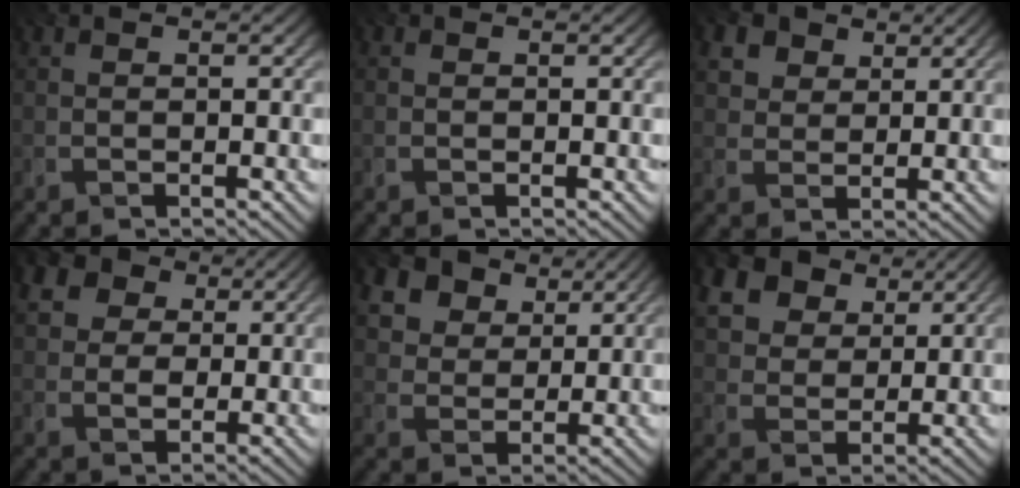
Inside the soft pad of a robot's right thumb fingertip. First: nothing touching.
{"total": 0.0}
{"total": 4.9, "force": [2.8, 3.6, 2.0], "torque": [-0.066, -0.014, 0.056]}
{"total": 10.3, "force": [4.6, 7.9, 4.9], "torque": [-0.132, 0.019, 0.082]}
{"total": 12.4, "force": [7.4, 8.2, 5.6], "torque": [-0.170, 0.005, 0.140]}
{"total": 13.2, "force": [7.3, 8.9, 6.5], "torque": [-0.186, 0.012, 0.144]}